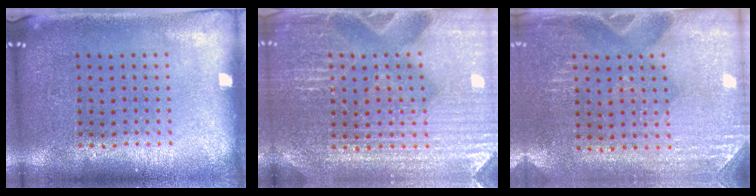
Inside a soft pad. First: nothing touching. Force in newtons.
{"total": 4.4, "press": 4.3, "slide": 1.2}
{"total": 3.0, "press": 2.8, "slide": 1.0}